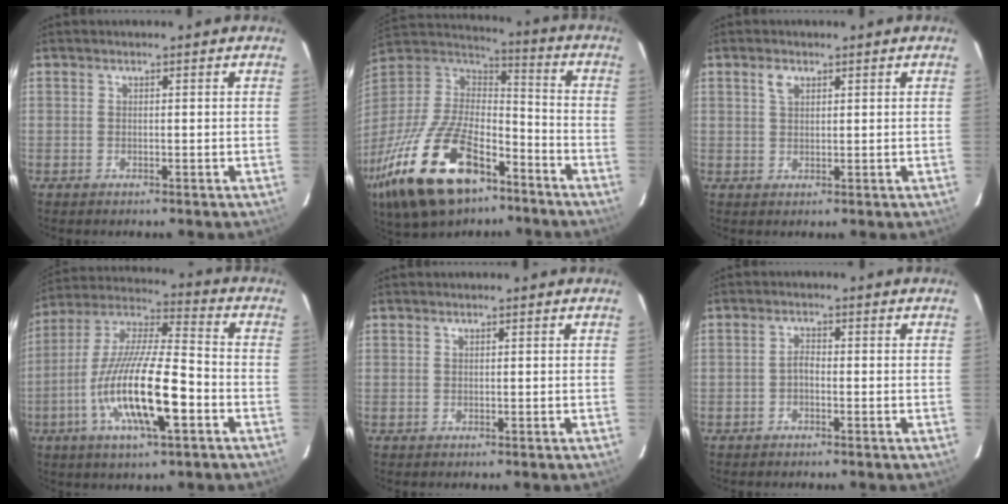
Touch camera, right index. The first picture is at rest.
{"total": 30.3, "force": [-17.8, 14.4, 19.8], "torque": [-0.419, -0.038, -0.297]}
{"total": 2.3, "force": [1.2, 1.4, 1.4], "torque": [-0.025, 0.006, 0.022]}
{"total": 18.4, "force": [-6.3, 4.1, 16.8], "torque": [-0.326, -0.018, -0.122]}
{"total": 0.5, "force": [0.3, 0.4, -0.1], "torque": [0.002, 0.002, 0.005]}
{"total": 1.3, "force": [-0.7, 0.7, 0.9], "torque": [-0.017, 0.006, -0.015]}